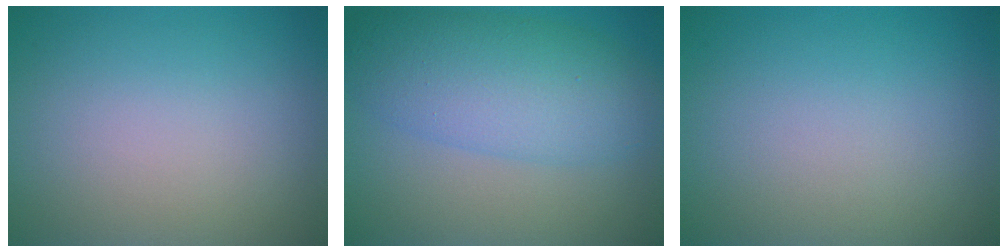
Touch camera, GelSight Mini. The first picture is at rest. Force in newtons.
{"total": 7.1, "press": 7.1, "slide": 0.1}
{"total": 0.0}